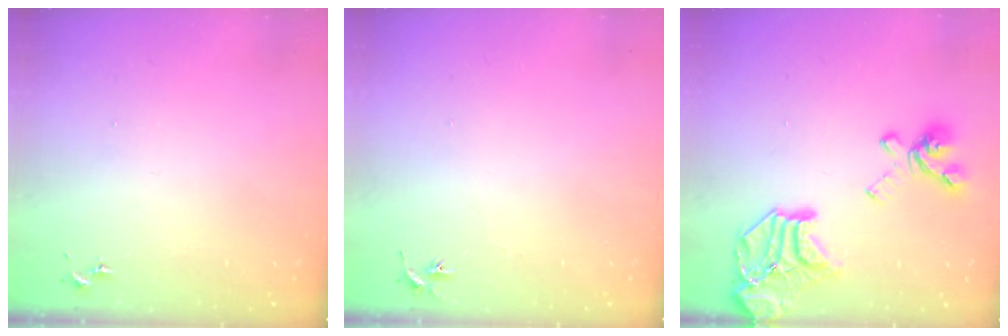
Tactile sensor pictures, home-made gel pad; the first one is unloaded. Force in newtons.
{"total": 2.9, "press": 2.9, "slide": 0.3}
{"total": 20.3, "press": 20.2, "slide": 2.2}